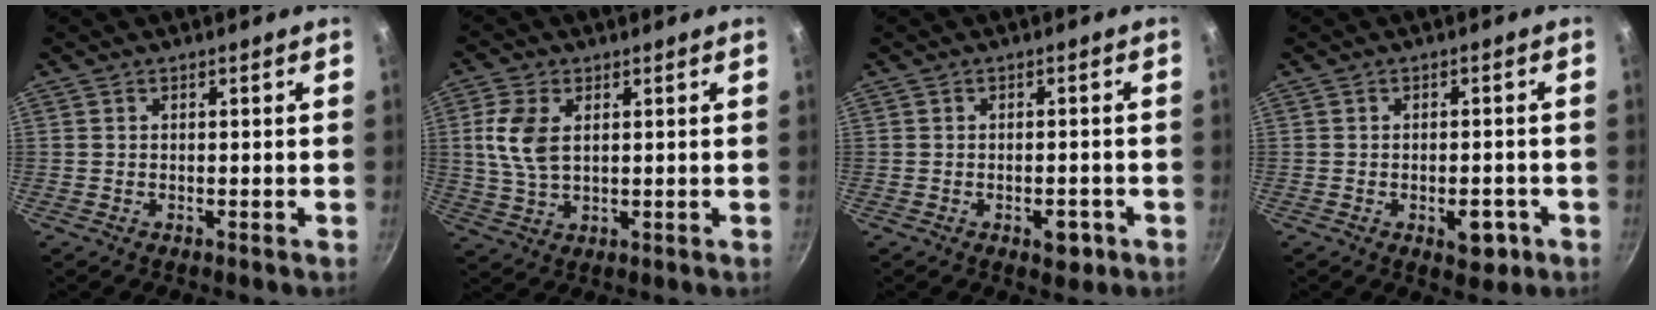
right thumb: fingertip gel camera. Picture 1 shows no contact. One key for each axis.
{"total": 7.7, "fx": 1.7, "fy": 4.6, "fz": 5.9, "tx": -0.122, "ty": -0.004, "tz": 0.035}
{"total": 1.8, "fx": -0.7, "fy": 0.9, "fz": 1.4, "tx": -0.021, "ty": 0.000, "tz": -0.010}
{"total": 5.2, "fx": -2.0, "fy": 2.9, "fz": 3.8, "tx": -0.027, "ty": 0.013, "tz": -0.021}